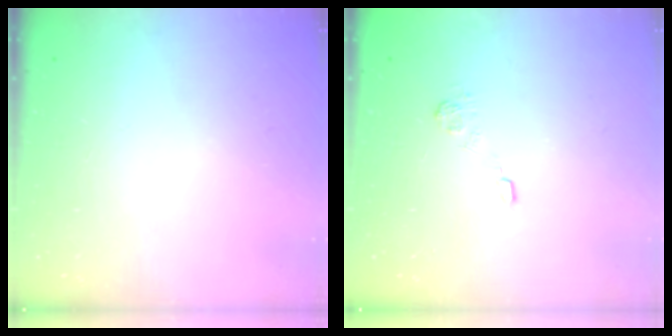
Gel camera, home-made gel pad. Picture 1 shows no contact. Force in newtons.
{"total": 8.5, "press": 8.4, "slide": 1.5}